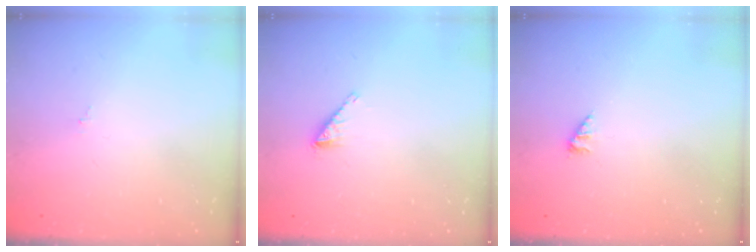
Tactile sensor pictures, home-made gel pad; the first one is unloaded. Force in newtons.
{"total": 1.7, "press": 1.7, "slide": 0.2}
{"total": 2.8, "press": 2.7, "slide": 0.5}